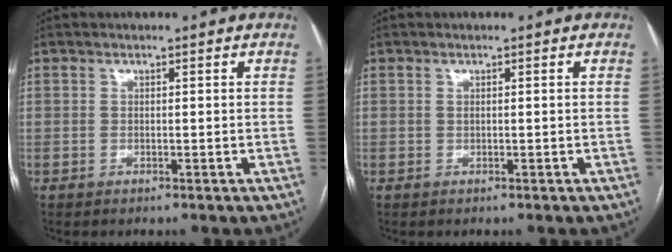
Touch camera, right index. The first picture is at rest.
{"total": 0.0}